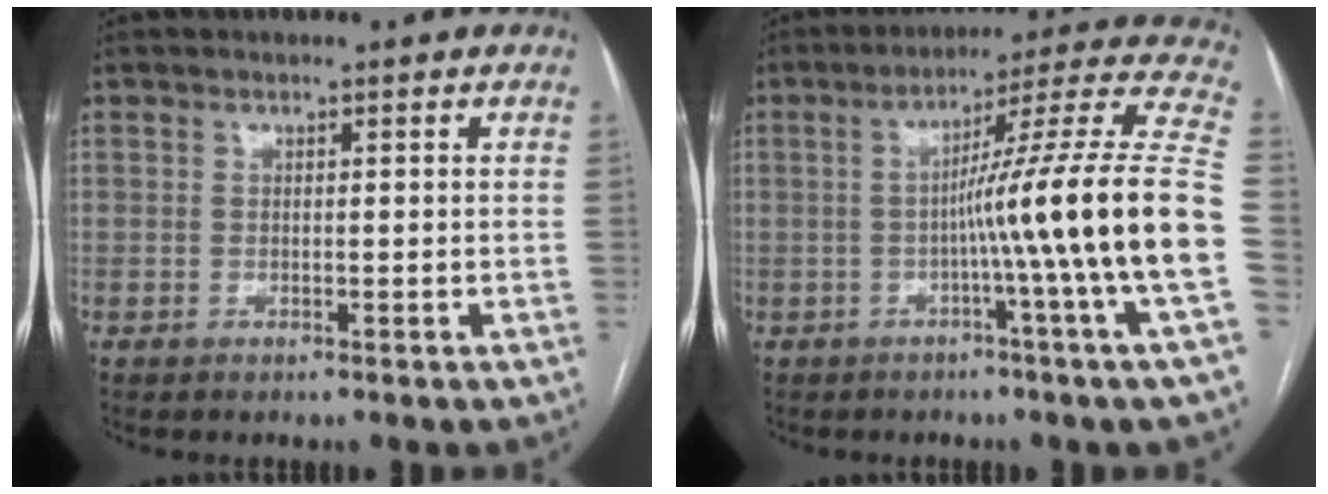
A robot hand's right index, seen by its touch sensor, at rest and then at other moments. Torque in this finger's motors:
{"motor_torque": [1.46, -0.26, 0.87, 0.21]}